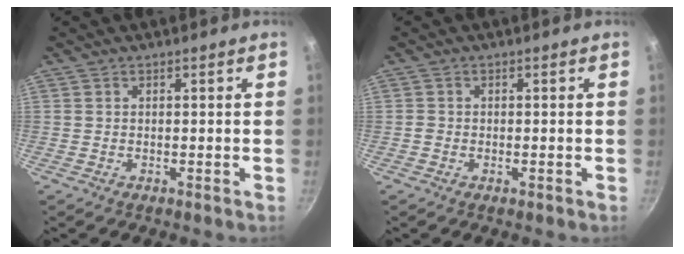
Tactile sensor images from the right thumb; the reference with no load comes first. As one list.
[{"total": 1.1, "force": [-0.5, 0.7, 0.7], "torque": [-0.013, 0.003, -0.011]}]